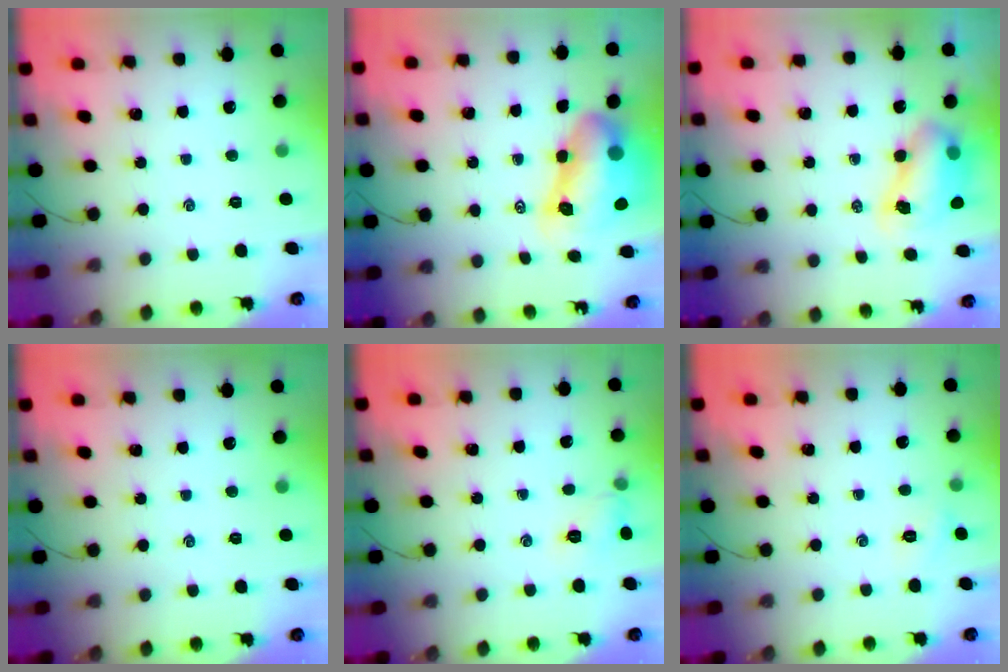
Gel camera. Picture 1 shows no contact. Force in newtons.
{"total": 13.0, "press": 12.5, "slide": 3.6}
{"total": 8.2, "press": 8.0, "slide": 2.0}
{"total": 0.0}
{"total": 6.8, "press": 6.5, "slide": 1.9}
{"total": 2.2, "press": 2.2, "slide": 0.6}